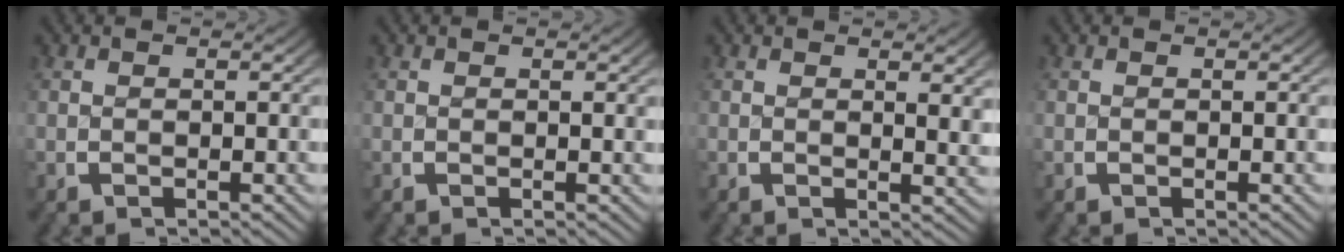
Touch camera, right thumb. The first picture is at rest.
{"total": 0.0}
{"total": 1.7, "force": [1.0, 0.2, 1.3], "torque": [-0.014, -0.004, 0.012]}
{"total": 0.0}